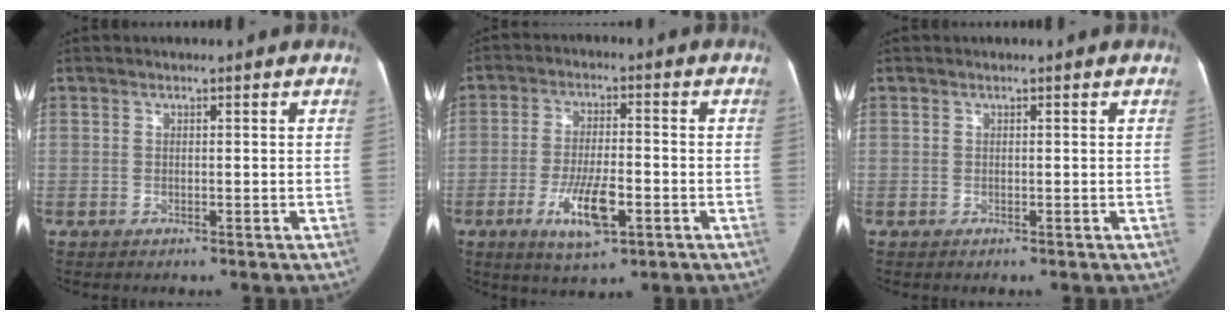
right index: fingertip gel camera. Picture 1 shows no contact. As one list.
[{"total": 8.5, "force": [-3.4, 2.3, 7.5], "torque": [-0.141, -0.012, -0.057]}, {"total": 0.0}]